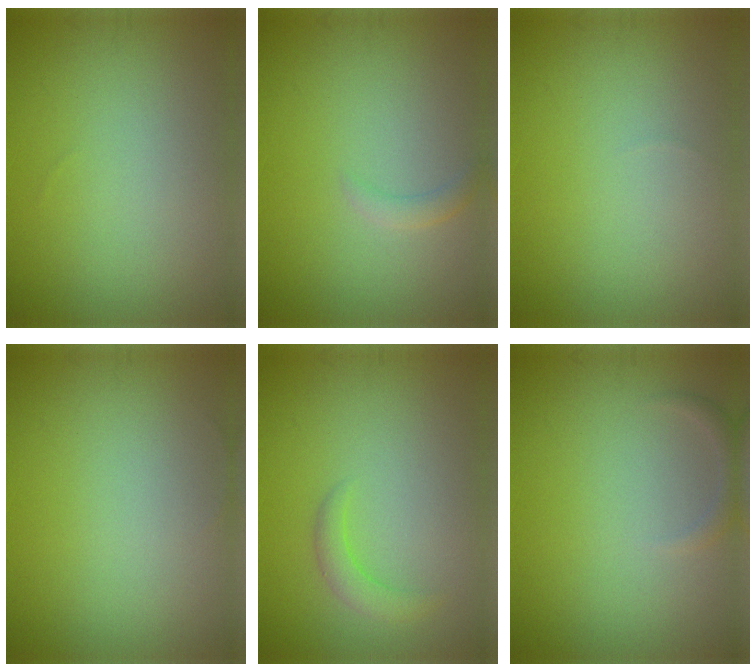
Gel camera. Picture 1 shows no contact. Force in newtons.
{"total": 1.1, "press": 1.1, "slide": 0.2}
{"total": 0.0}
{"total": 0.0}
{"total": 1.7, "press": 1.7, "slide": 0.3}
{"total": 1.2, "press": 1.2, "slide": 0.2}